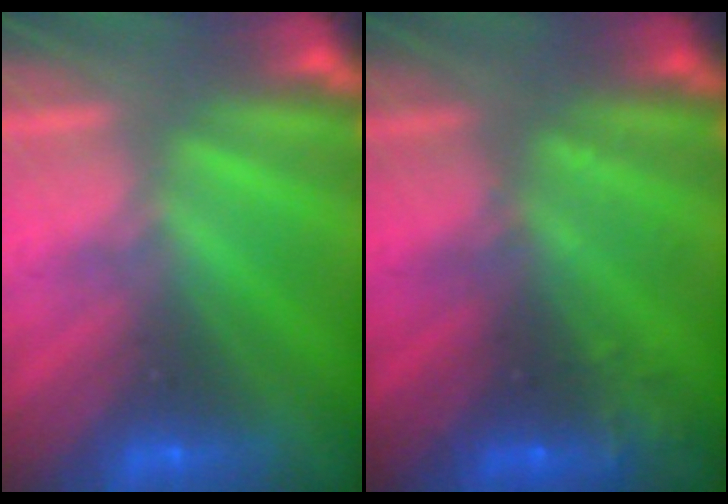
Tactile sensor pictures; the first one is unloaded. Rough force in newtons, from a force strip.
{"total": 2.8}